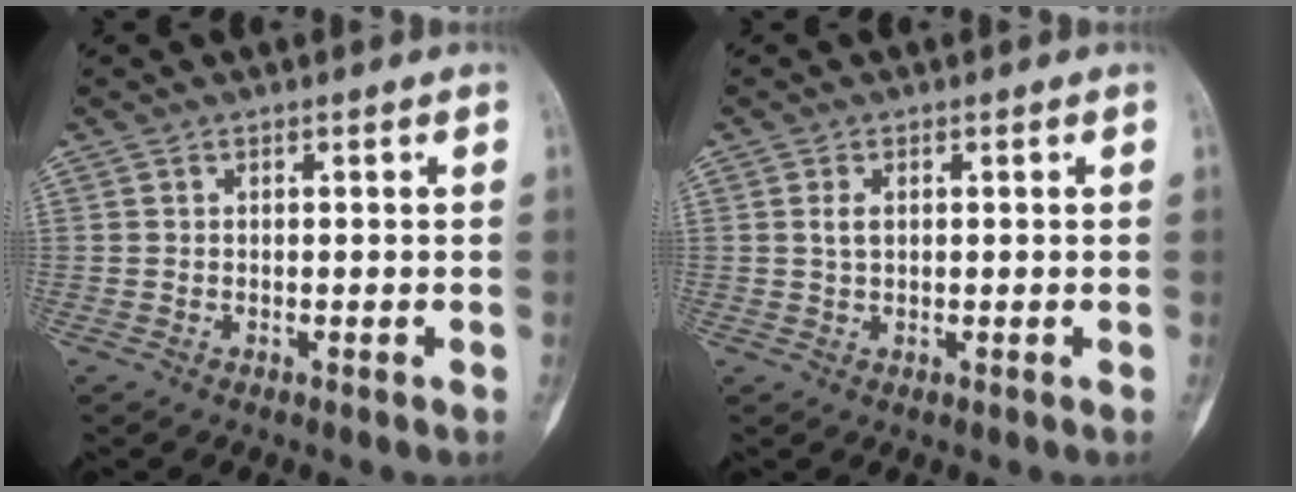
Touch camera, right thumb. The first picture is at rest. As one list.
[{"total": 2.0, "force": [0.5, 1.2, 1.5], "torque": [-0.025, 0.000, 0.008]}]